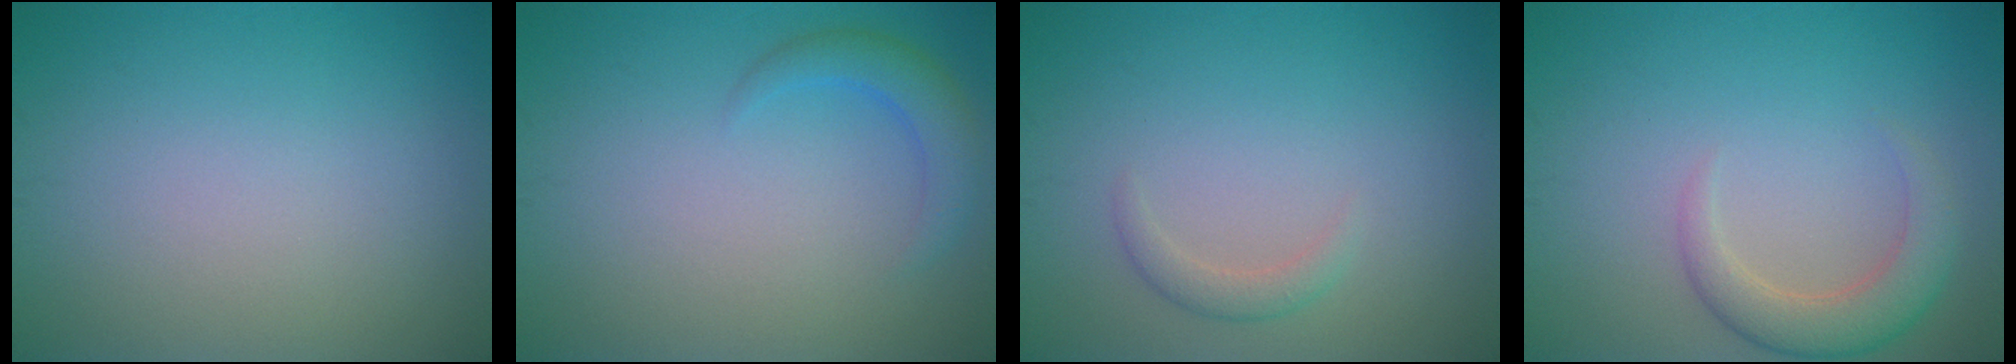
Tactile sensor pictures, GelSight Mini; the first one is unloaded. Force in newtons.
{"total": 2.4, "press": 2.4, "slide": 0.2}
{"total": 1.4, "press": 1.4, "slide": 0.1}
{"total": 3.5, "press": 3.5, "slide": 0.4}